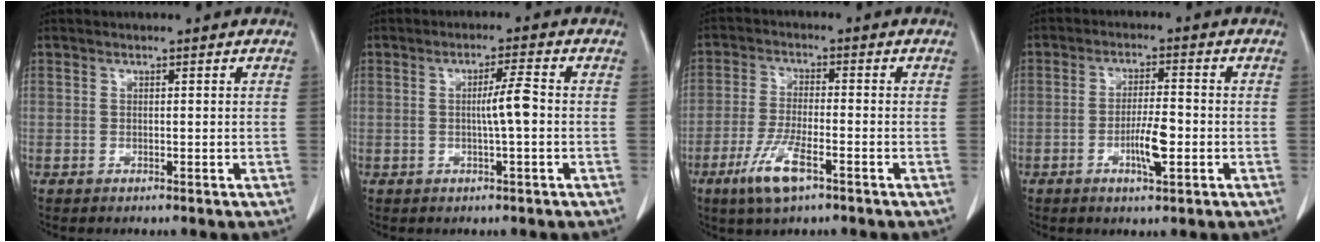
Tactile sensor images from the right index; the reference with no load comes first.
{"total": 4.1, "force": [-0.2, -0.1, 4.1], "torque": [-0.071, 0.001, -0.005]}
{"total": 7.1, "force": [-3.9, 1.4, 5.8], "torque": [-0.123, -0.012, -0.071]}
{"total": 5.5, "force": [-1.7, 1.0, 5.2], "torque": [-0.096, -0.003, -0.028]}